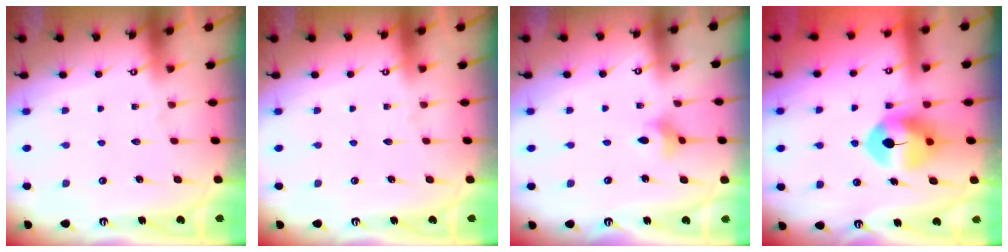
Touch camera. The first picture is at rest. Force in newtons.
{"total": 0.0}
{"total": 3.7, "press": 3.7, "slide": 0.6}
{"total": 8.7, "press": 8.6, "slide": 1.3}